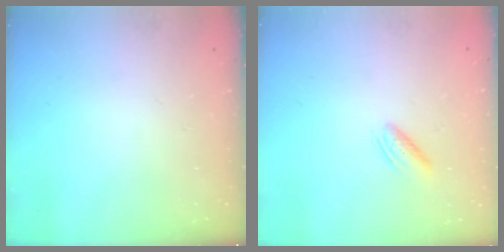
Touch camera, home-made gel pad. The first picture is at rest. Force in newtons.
{"total": 3.5, "press": 3.4, "slide": 0.7}